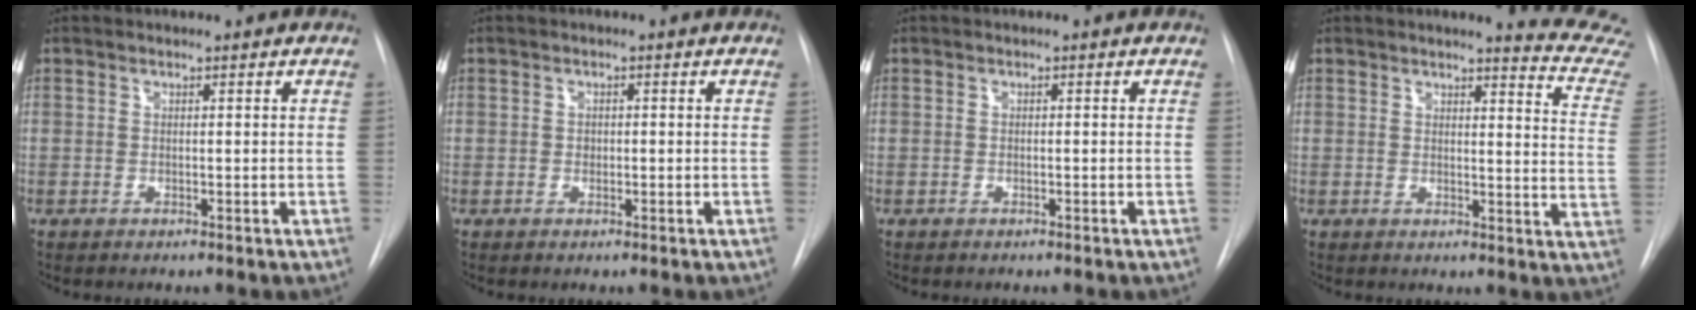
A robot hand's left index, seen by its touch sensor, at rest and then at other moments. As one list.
[{"total": 0.8, "force": [-0.6, 0.5, 0.2], "torque": [0.001, -0.005, -0.011]}, {"total": 0.0}, {"total": 11.6, "force": [11.4, -1.1, 1.8], "torque": [-0.009, -0.135, 0.095]}]